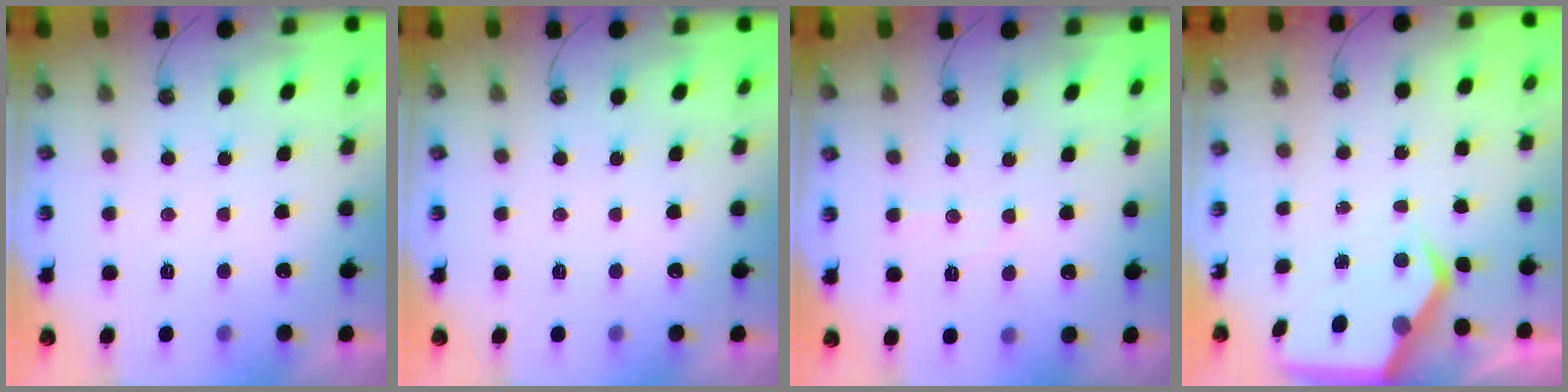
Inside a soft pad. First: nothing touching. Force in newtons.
{"total": 0.0}
{"total": 5.2, "press": 5.1, "slide": 0.6}
{"total": 6.7, "press": 6.7, "slide": 0.9}